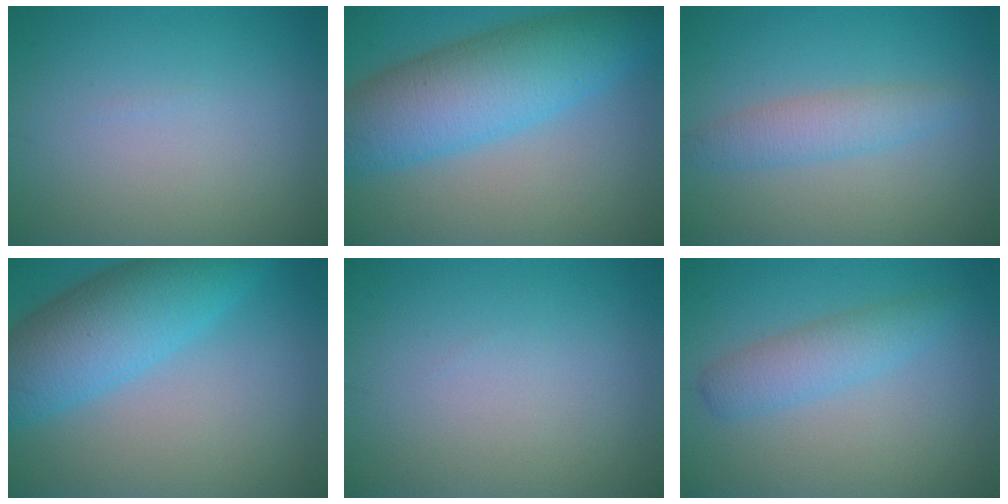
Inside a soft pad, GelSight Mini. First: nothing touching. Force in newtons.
{"total": 9.4, "press": 9.4, "slide": 0.3}
{"total": 2.7, "press": 2.7, "slide": 0.0}
{"total": 8.2, "press": 8.2, "slide": 0.1}
{"total": 0.0}
{"total": 3.0, "press": 3.0, "slide": 0.1}